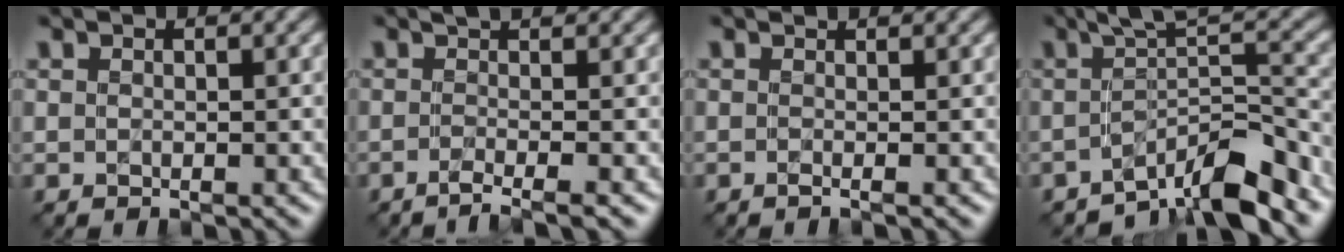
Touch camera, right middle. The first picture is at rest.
{"total": 3.7, "force": [-0.8, 1.0, 3.4], "torque": [-0.033, -0.003, -0.026]}
{"total": 1.6, "force": [0.1, 0.6, 1.5], "torque": [-0.022, -0.006, -0.015]}
{"total": 6.6, "force": [-3.7, 1.4, 5.3], "torque": [-0.065, 0.010, -0.066]}